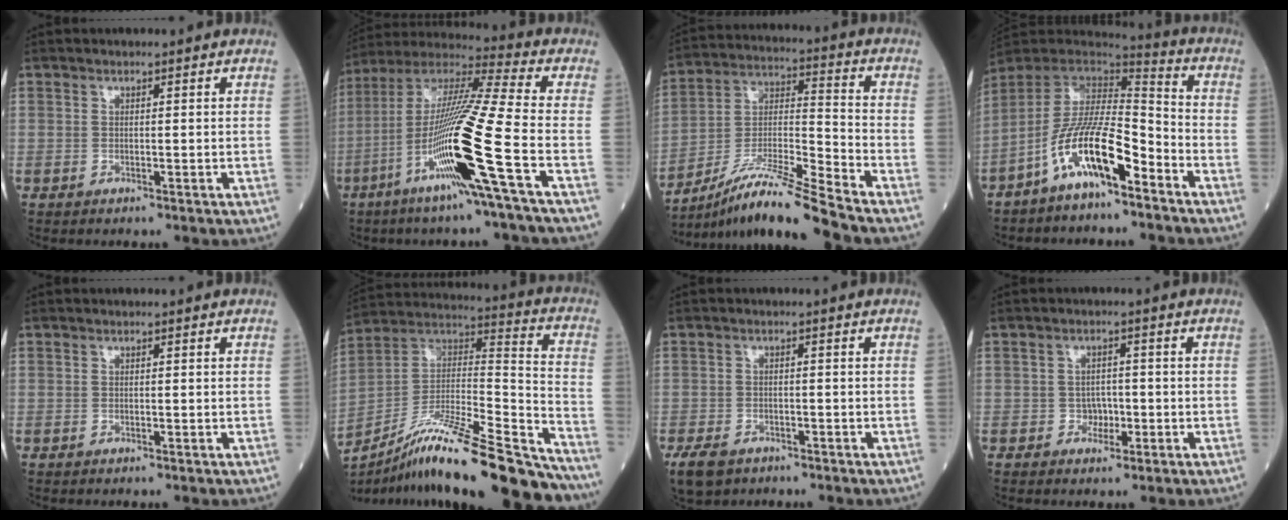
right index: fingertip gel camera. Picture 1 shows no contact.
{"total": 18.9, "force": [-6.8, -1.7, 17.6], "torque": [-0.357, -0.023, -0.141]}
{"total": 14.4, "force": [-12.1, -1.5, 7.7], "torque": [-0.141, -0.006, -0.220]}
{"total": 12.9, "force": [-7.3, 2.9, 10.3], "torque": [-0.200, 0.008, -0.136]}
{"total": 0.0}
{"total": 27.4, "force": [-21.9, 3.0, 16.2], "torque": [-0.236, -0.006, -0.360]}
{"total": 5.2, "force": [-3.6, 3.1, 2.2], "torque": [-0.046, -0.005, -0.059]}
{"total": 2.4, "force": [-0.8, 1.9, 1.2], "torque": [-0.008, 0.007, -0.011]}